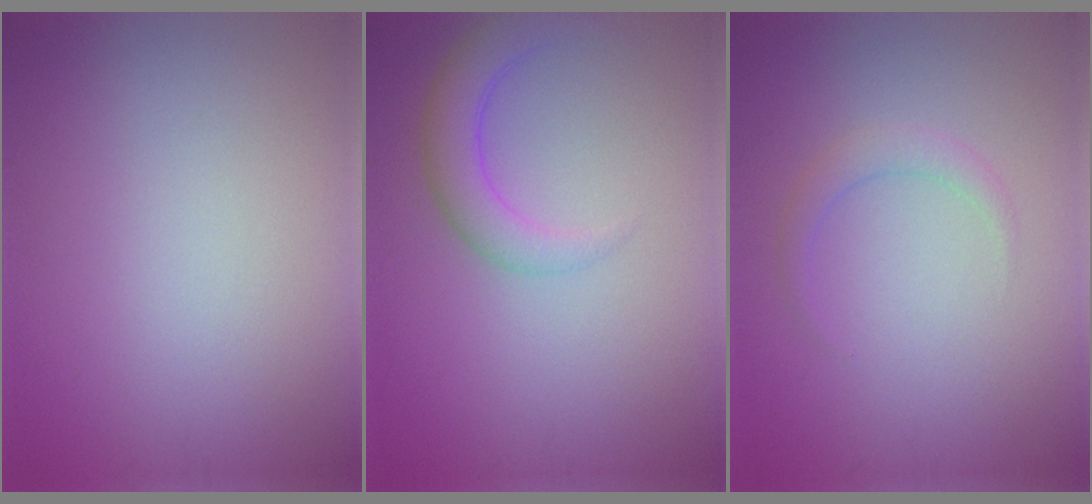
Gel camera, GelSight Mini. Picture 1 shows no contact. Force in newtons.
{"total": 3.3, "press": 3.3, "slide": 0.3}
{"total": 1.5, "press": 1.5, "slide": 0.1}